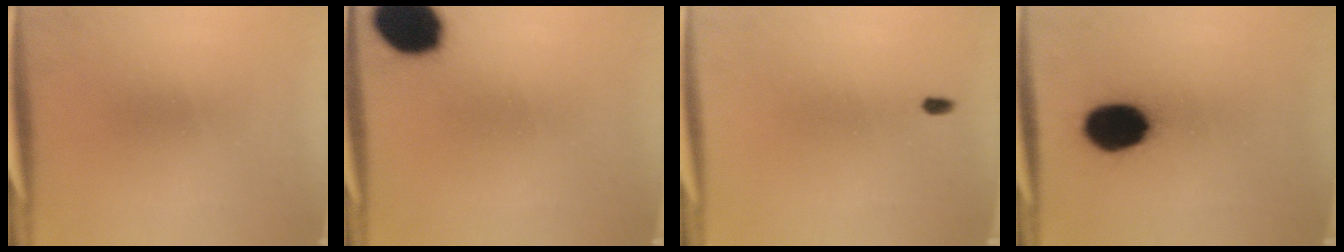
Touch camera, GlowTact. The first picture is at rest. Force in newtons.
{"total": 14.3}
{"total": 1.1}
{"total": 14.1}